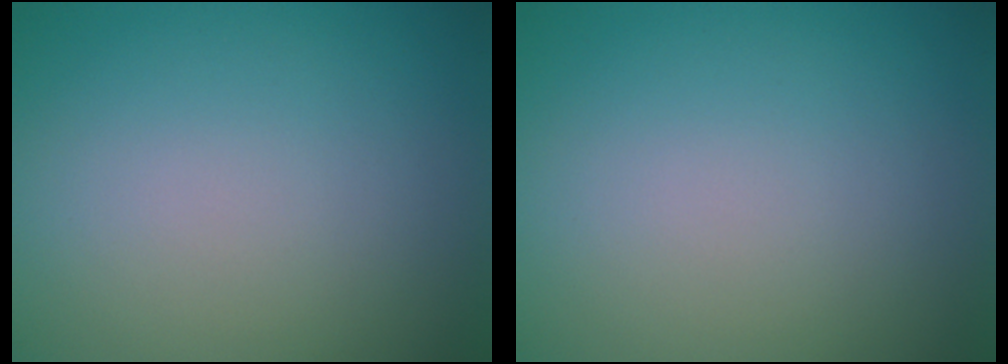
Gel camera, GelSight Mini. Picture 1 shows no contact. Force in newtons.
{"total": 0.0}